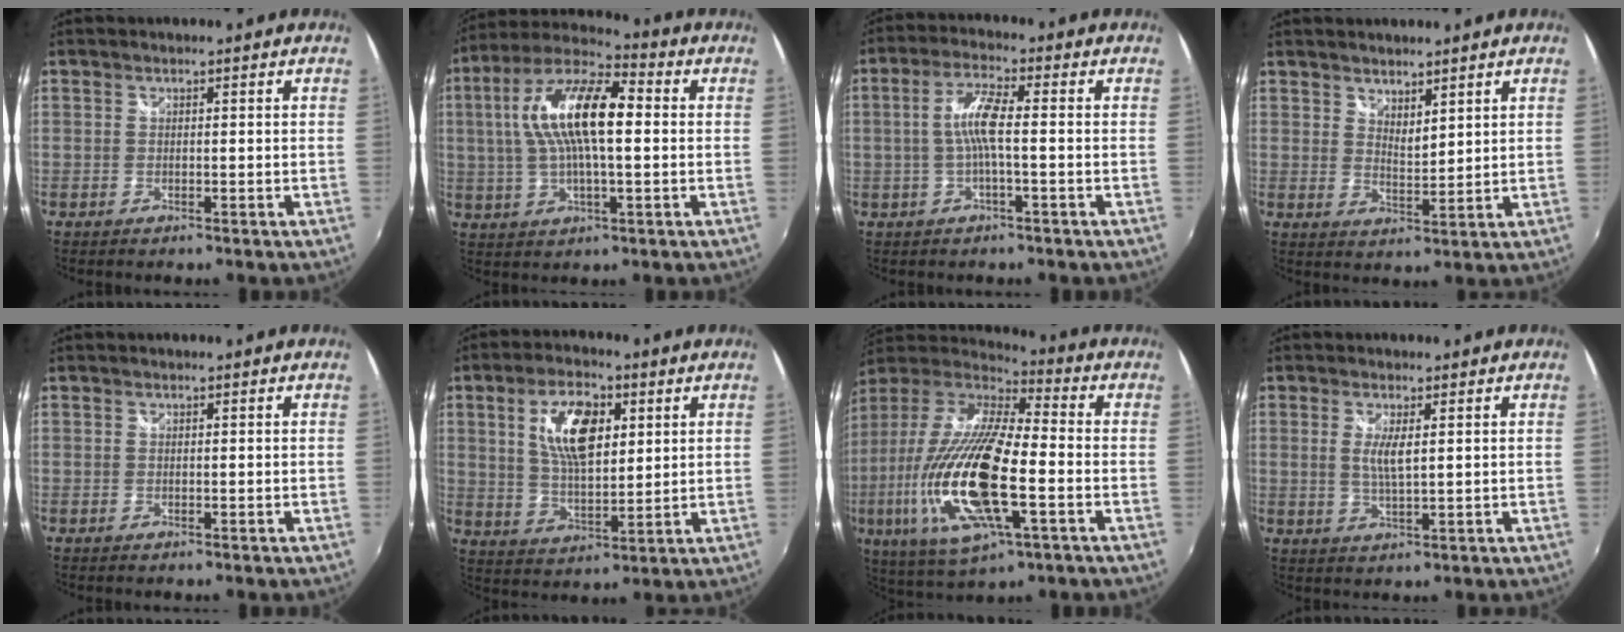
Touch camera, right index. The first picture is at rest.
{"total": 16.6, "force": [2.1, 5.7, 15.5], "torque": [-0.291, 0.021, 0.025]}
{"total": 6.1, "force": [-0.7, 0.5, 6.1], "torque": [-0.127, 0.008, -0.012]}
{"total": 3.8, "force": [3.1, 1.4, 1.7], "torque": [-0.022, -0.004, 0.054]}
{"total": 0.0}
{"total": 11.6, "force": [3.8, 5.4, 9.5], "torque": [-0.176, 0.011, 0.072]}
{"total": 24.8, "force": [-5.6, 7.5, 23.0], "torque": [-0.452, -0.037, -0.108]}
{"total": 3.8, "force": [0.9, 0.8, 3.6], "torque": [-0.069, -0.008, 0.014]}